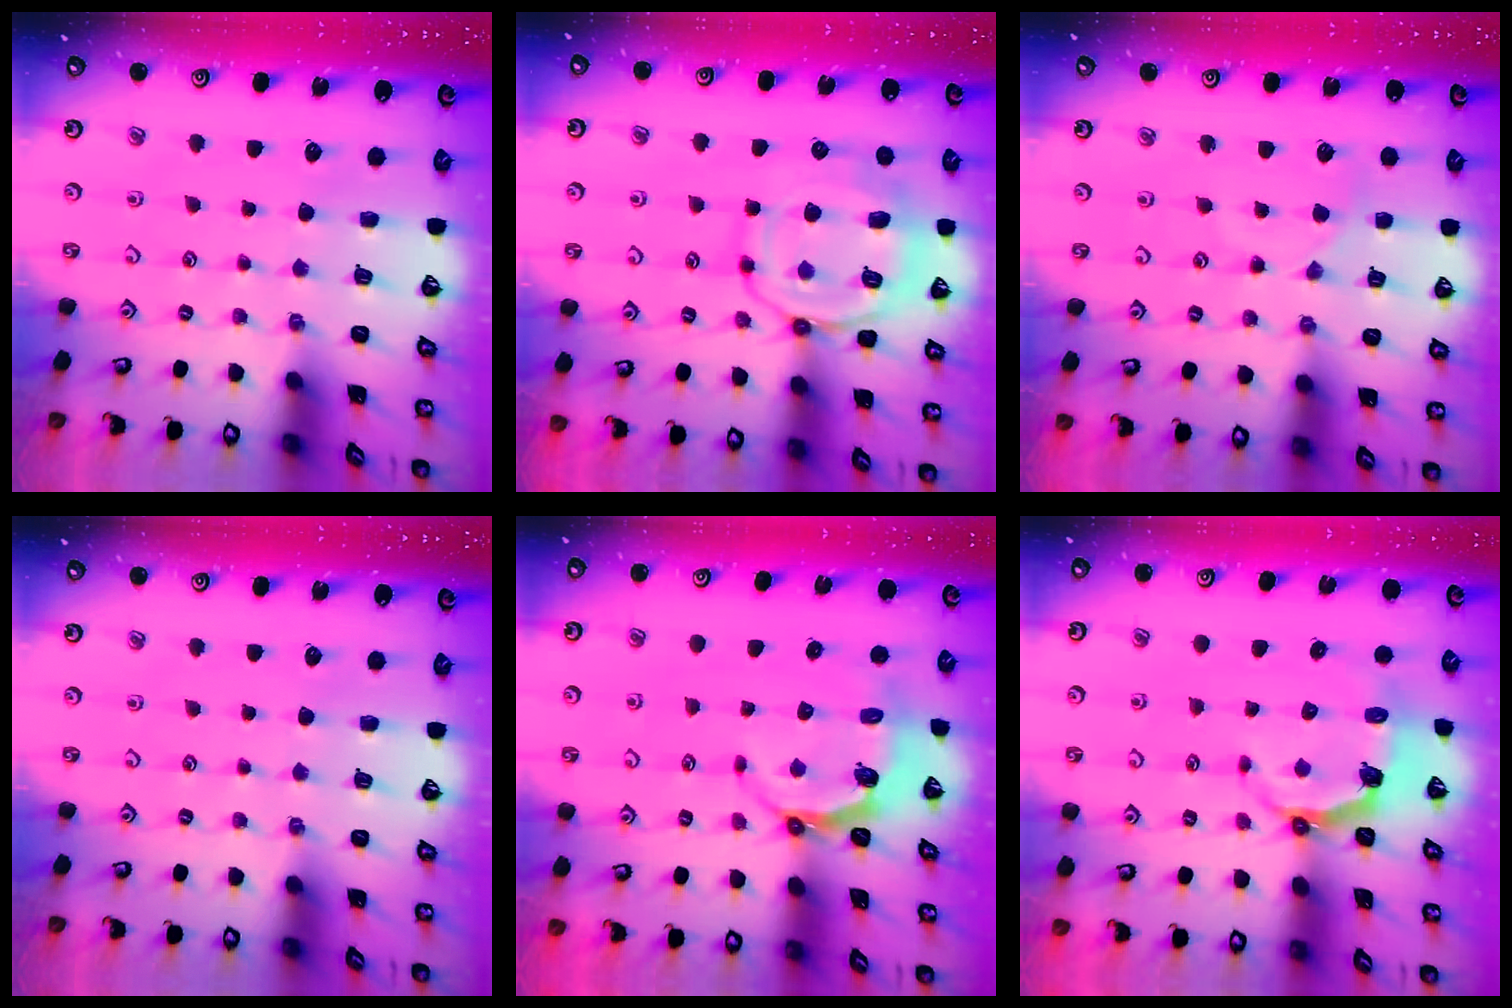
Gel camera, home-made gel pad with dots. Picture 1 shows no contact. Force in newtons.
{"total": 13.9, "press": 13.9, "slide": 1.4}
{"total": 3.0, "press": 3.0, "slide": 0.4}
{"total": 0.0}
{"total": 5.2, "press": 4.3, "slide": 2.9}
{"total": 4.4, "press": 2.8, "slide": 3.4}